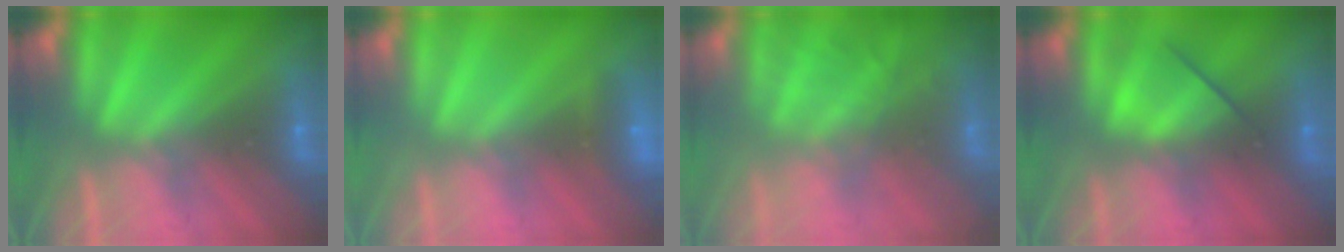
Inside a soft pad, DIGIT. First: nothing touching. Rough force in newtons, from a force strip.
{"total": 2.3}
{"total": 7.6}
{"total": 2.5}